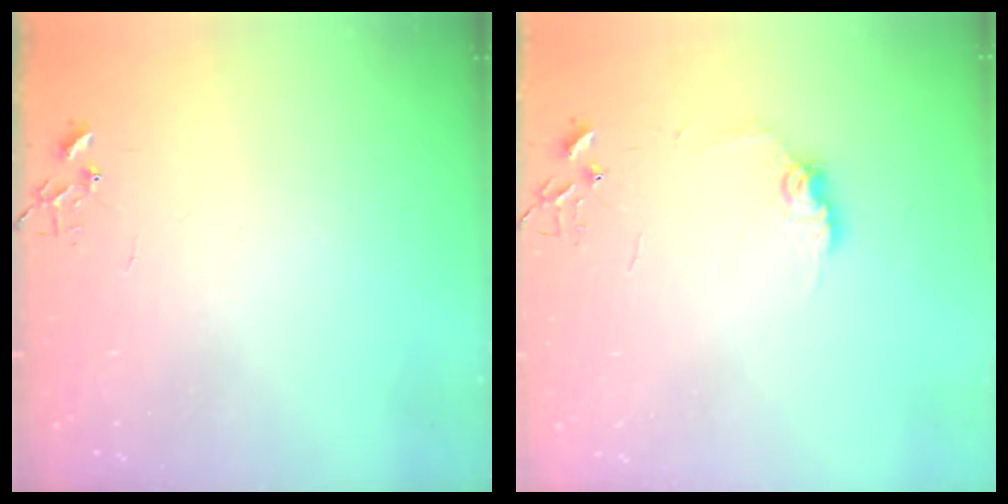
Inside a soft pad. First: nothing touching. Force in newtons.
{"total": 8.6, "press": 8.6, "slide": 0.4}